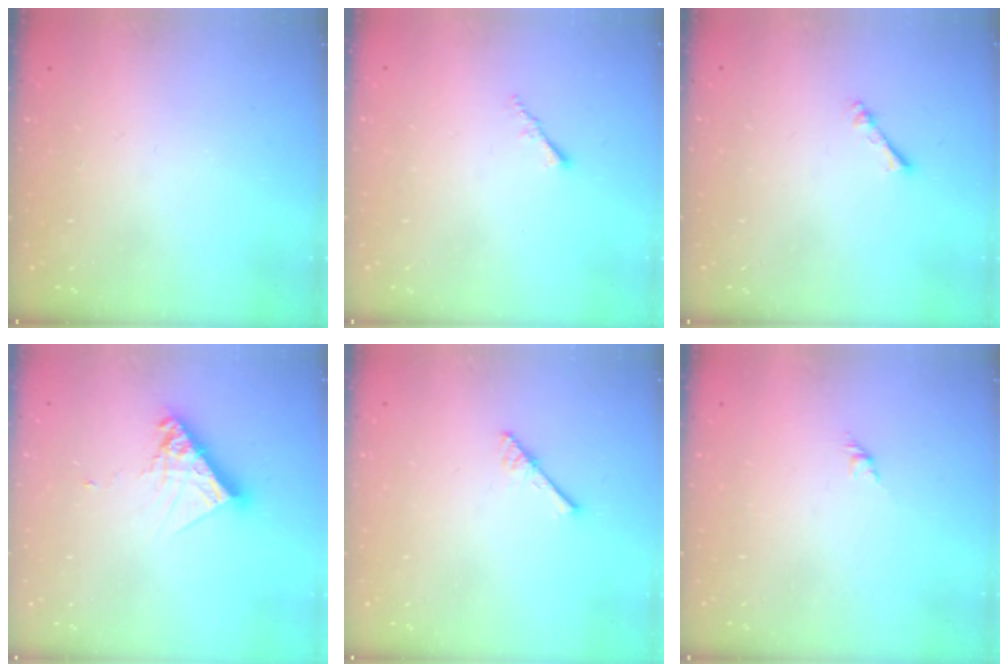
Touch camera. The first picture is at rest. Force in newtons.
{"total": 1.0, "press": 1.0, "slide": 0.4}
{"total": 1.1, "press": 1.1, "slide": 0.2}
{"total": 10.1, "press": 10.1, "slide": 0.9}
{"total": 3.0, "press": 3.0, "slide": 0.3}
{"total": 1.6, "press": 1.5, "slide": 0.7}